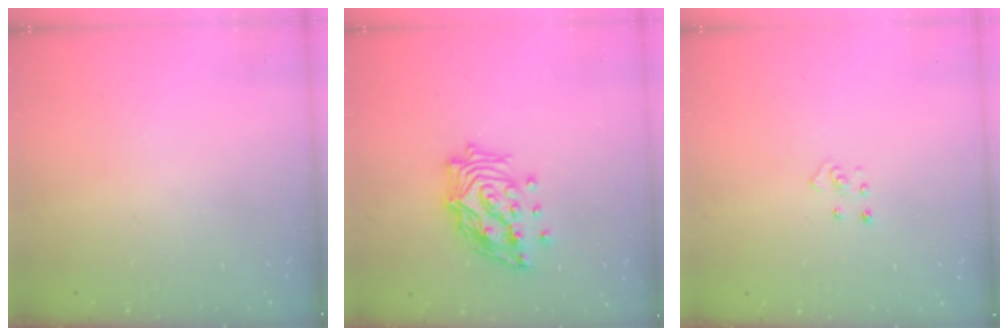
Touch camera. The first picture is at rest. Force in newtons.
{"total": 17.3, "press": 17.1, "slide": 2.3}
{"total": 2.5, "press": 2.4, "slide": 0.3}